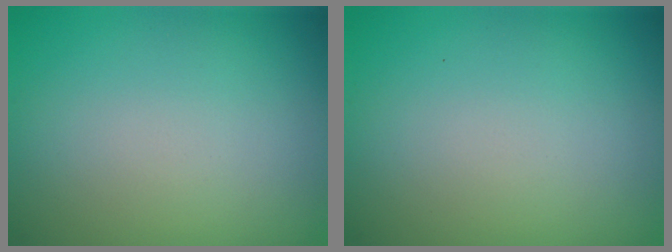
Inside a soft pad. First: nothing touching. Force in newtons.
{"total": 0.0}